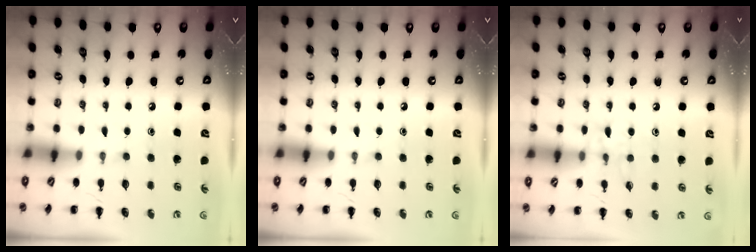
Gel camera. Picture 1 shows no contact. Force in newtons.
{"total": 0.0}
{"total": 8.0, "press": 7.9, "slide": 1.3}